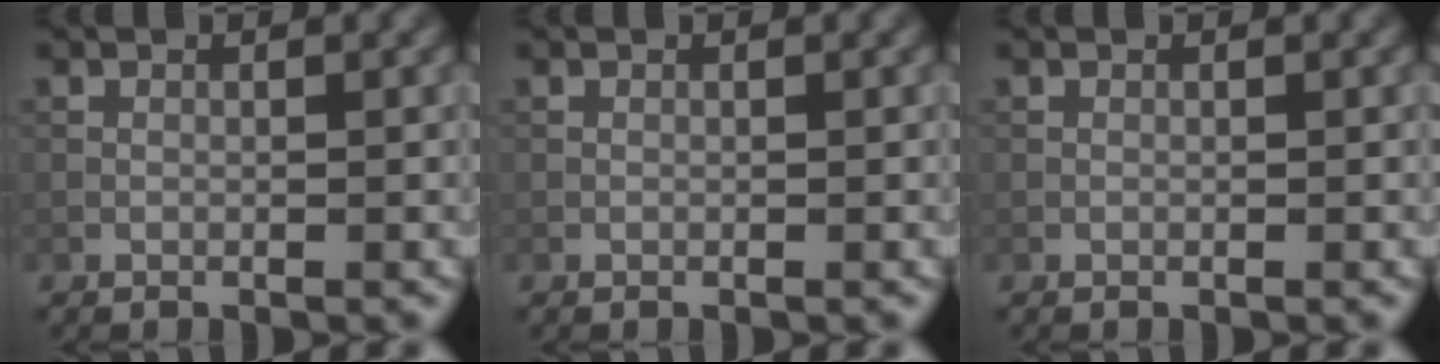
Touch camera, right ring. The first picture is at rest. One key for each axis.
{"total": 0.0}
{"total": 0.0}